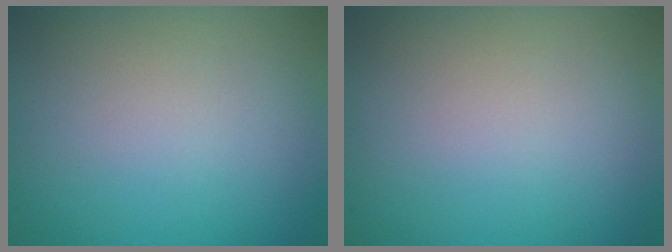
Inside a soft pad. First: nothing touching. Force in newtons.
{"total": 0.0}